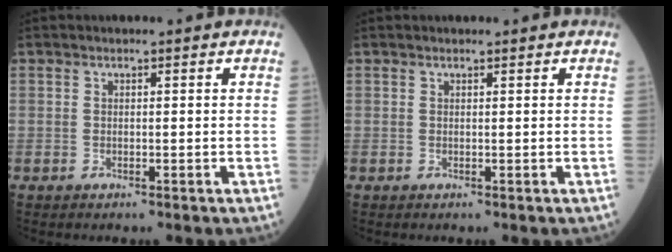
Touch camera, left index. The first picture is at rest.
{"total": 0.9, "force": [0.8, 0.1, 0.2], "torque": [-0.007, 0.006, 0.014]}